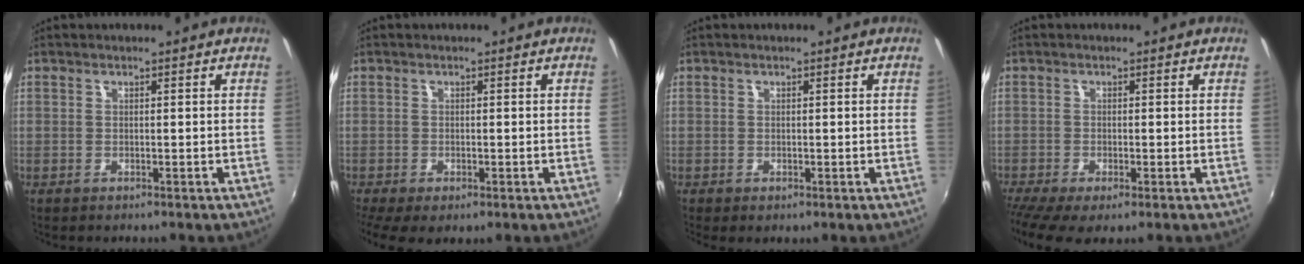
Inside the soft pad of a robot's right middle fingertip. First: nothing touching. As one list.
[{"total": 5.5, "force": [-3.0, 2.0, 4.1], "torque": [-0.083, -0.028, -0.044]}, {"total": 0.7, "force": [-0.2, 0.3, 0.6], "torque": [-0.011, -0.003, -0.002]}, {"total": 5.6, "force": [-3.5, 1.3, 4.2], "torque": [-0.095, -0.029, -0.059]}]